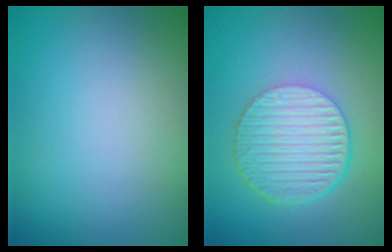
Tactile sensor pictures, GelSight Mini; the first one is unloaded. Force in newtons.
{"total": 6.7, "press": 4.4, "slide": 5.0}